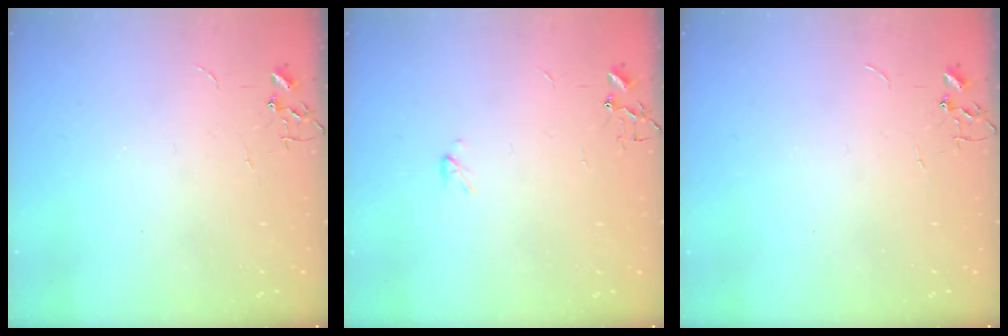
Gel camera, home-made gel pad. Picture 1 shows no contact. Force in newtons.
{"total": 2.3, "press": 2.3, "slide": 0.4}
{"total": 0.0}